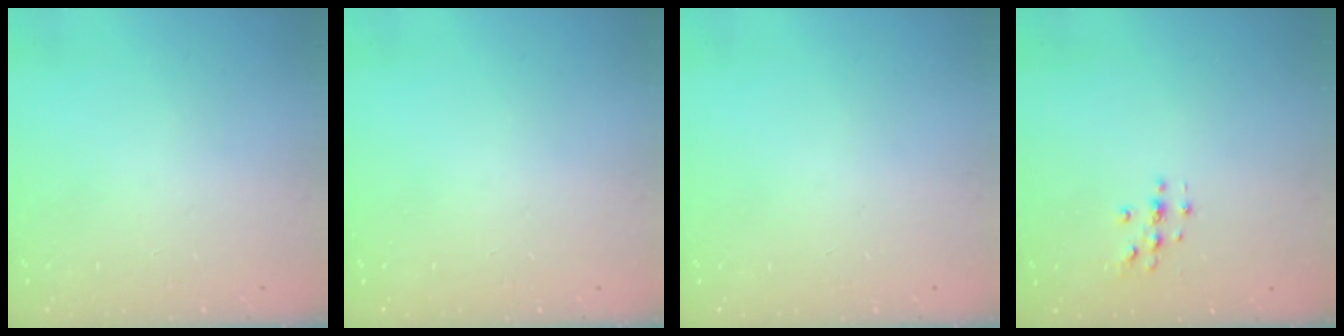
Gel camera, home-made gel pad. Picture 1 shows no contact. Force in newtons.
{"total": 0.0}
{"total": 0.0}
{"total": 2.0, "press": 2.0, "slide": 0.2}